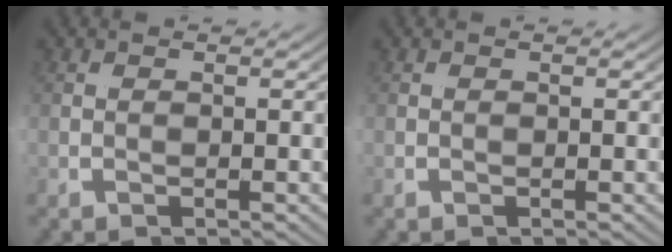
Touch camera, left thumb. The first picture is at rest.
{"total": 0.0}